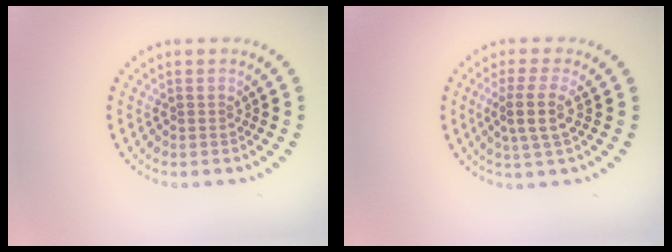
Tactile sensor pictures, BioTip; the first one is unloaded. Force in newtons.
{"total": 2.8, "press": 2.3, "slide": 1.7}